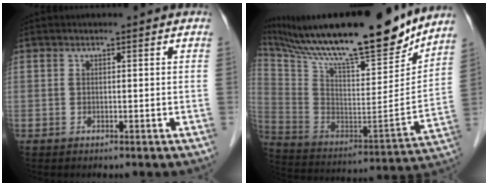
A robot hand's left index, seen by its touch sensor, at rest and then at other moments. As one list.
[{"total": 29.4, "force": [24.9, 4.3, 15.0], "torque": [-0.279, -0.037, 0.385]}]